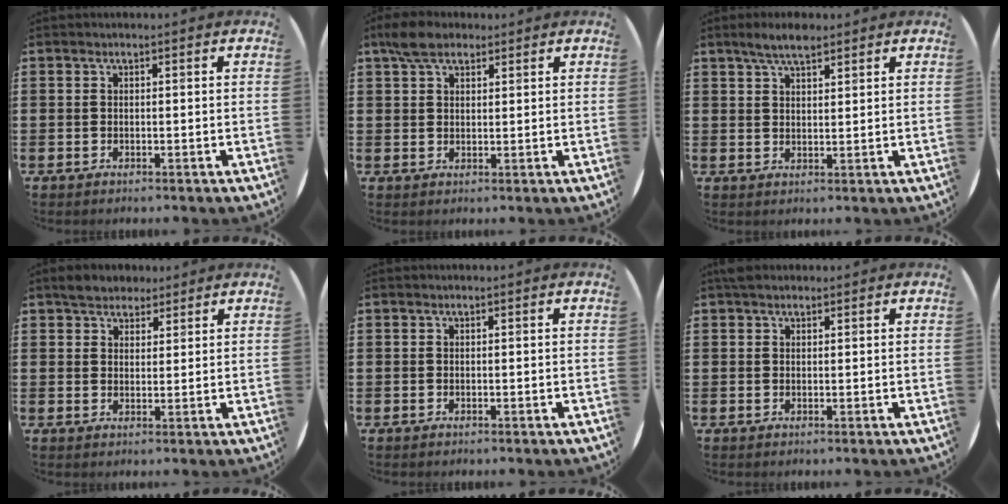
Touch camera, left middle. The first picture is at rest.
{"total": 4.0, "force": [3.1, 1.9, 1.8], "torque": [-0.034, 0.004, 0.056]}
{"total": 4.1, "force": [3.4, 1.1, 2.1], "torque": [-0.039, -0.003, 0.059]}
{"total": 3.2, "force": [2.9, 1.5, 0.1], "torque": [-0.004, 0.001, 0.054]}
{"total": 0.0}
{"total": 1.2, "force": [1.0, 0.5, 0.2], "torque": [0.002, 0.000, 0.018]}